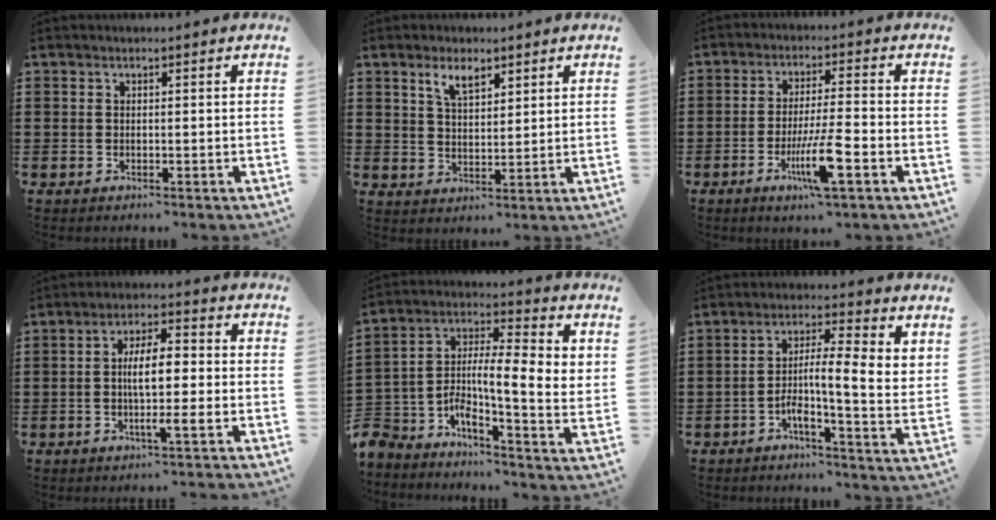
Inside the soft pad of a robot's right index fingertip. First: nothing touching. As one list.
[{"total": 4.2, "force": [2.7, 1.7, 2.7], "torque": [-0.052, 0.003, 0.048]}, {"total": 8.4, "force": [-3.4, 0.8, 7.6], "torque": [-0.148, -0.013, -0.064]}, {"total": 7.7, "force": [-1.2, 1.8, 7.4], "torque": [-0.135, 0.008, -0.026]}, {"total": 6.0, "force": [-0.5, 1.1, 5.8], "torque": [-0.125, -0.031, -0.017]}, {"total": 6.1, "force": [0.1, 1.2, 6.0], "torque": [-0.110, -0.011, -0.005]}]